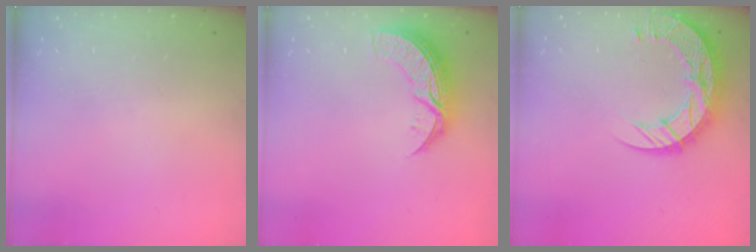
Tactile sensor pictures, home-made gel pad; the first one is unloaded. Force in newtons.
{"total": 7.9, "press": 7.9, "slide": 0.6}
{"total": 18.1, "press": 18.0, "slide": 1.4}